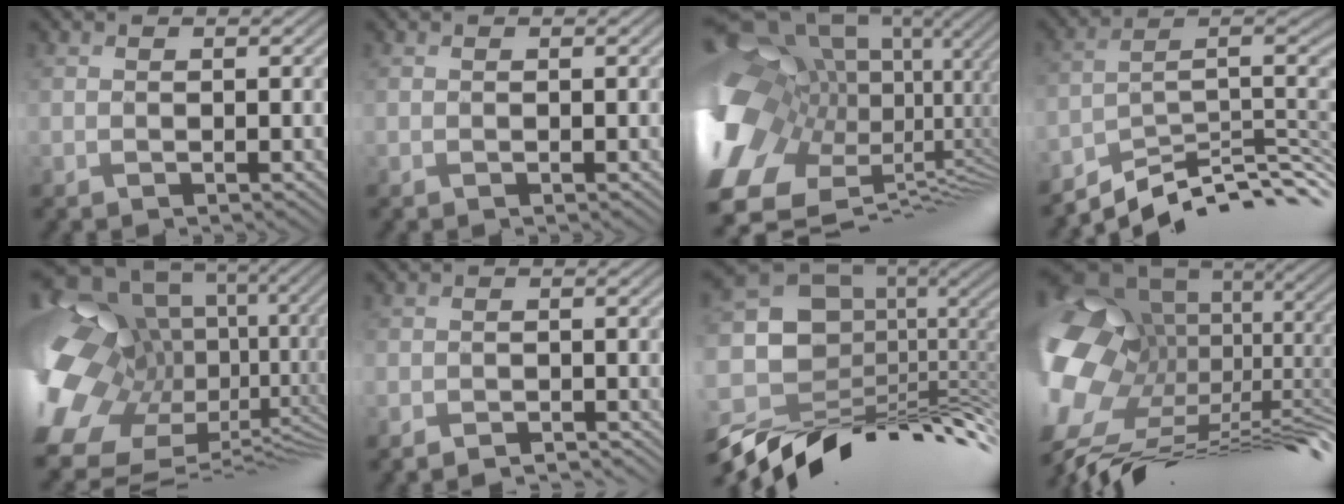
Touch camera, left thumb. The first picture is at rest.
{"total": 0.0}
{"total": 18.9, "force": [1.2, 11.4, 15.1], "torque": [-0.334, 0.017, 0.040]}
{"total": 10.4, "force": [-7.6, 2.9, 6.5], "torque": [-0.109, 0.009, -0.132]}
{"total": 18.4, "force": [-1.2, 12.8, 13.2], "torque": [-0.292, 0.004, 0.017]}
{"total": 2.9, "force": [-2.7, 0.7, 0.6], "torque": [-0.006, -0.003, -0.051]}
{"total": 16.4, "force": [-3.8, 9.2, 13.0], "torque": [-0.253, -0.026, -0.051]}
{"total": 20.7, "force": [-6.0, 12.3, 15.5], "torque": [-0.320, -0.001, -0.072]}